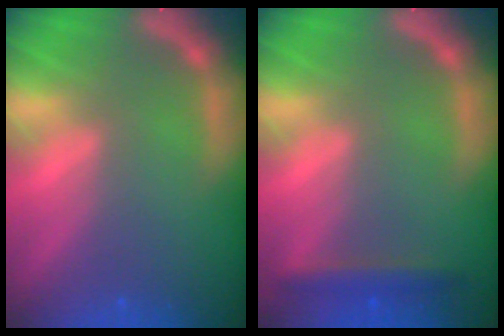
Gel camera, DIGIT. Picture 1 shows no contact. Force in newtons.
{"total": 2.4}